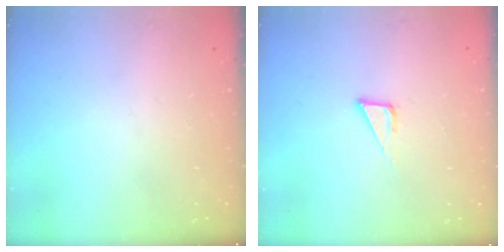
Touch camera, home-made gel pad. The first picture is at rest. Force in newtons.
{"total": 6.4, "press": 6.4, "slide": 0.4}